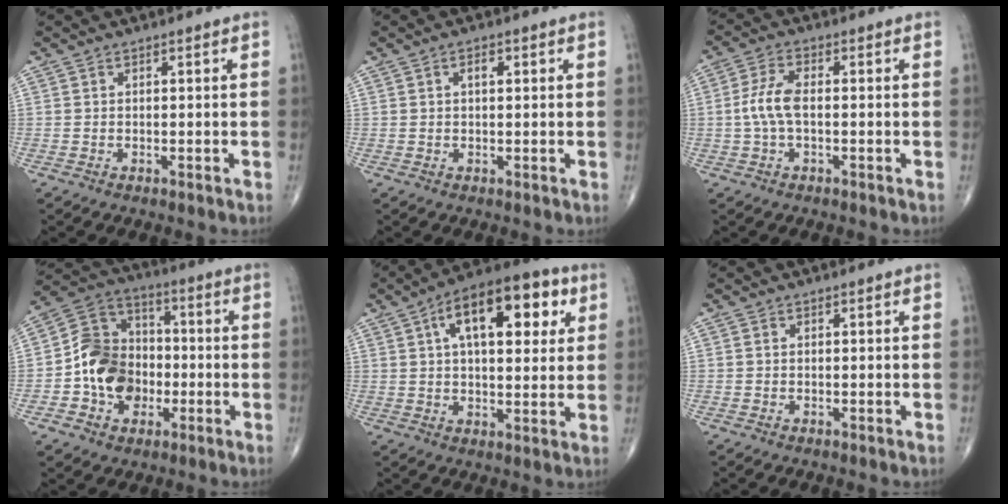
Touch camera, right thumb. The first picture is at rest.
{"total": 1.8, "force": [0.5, 0.9, 1.5], "torque": [-0.027, 0.003, 0.007]}
{"total": 5.6, "force": [-0.4, 2.5, 5.0], "torque": [-0.122, 0.014, -0.013]}
{"total": 14.0, "force": [-3.0, 11.1, 8.0], "torque": [-0.103, 0.037, -0.061]}
{"total": 18.0, "force": [6.2, 8.5, 14.6], "torque": [-0.189, 0.010, 0.085]}
{"total": 0.0}